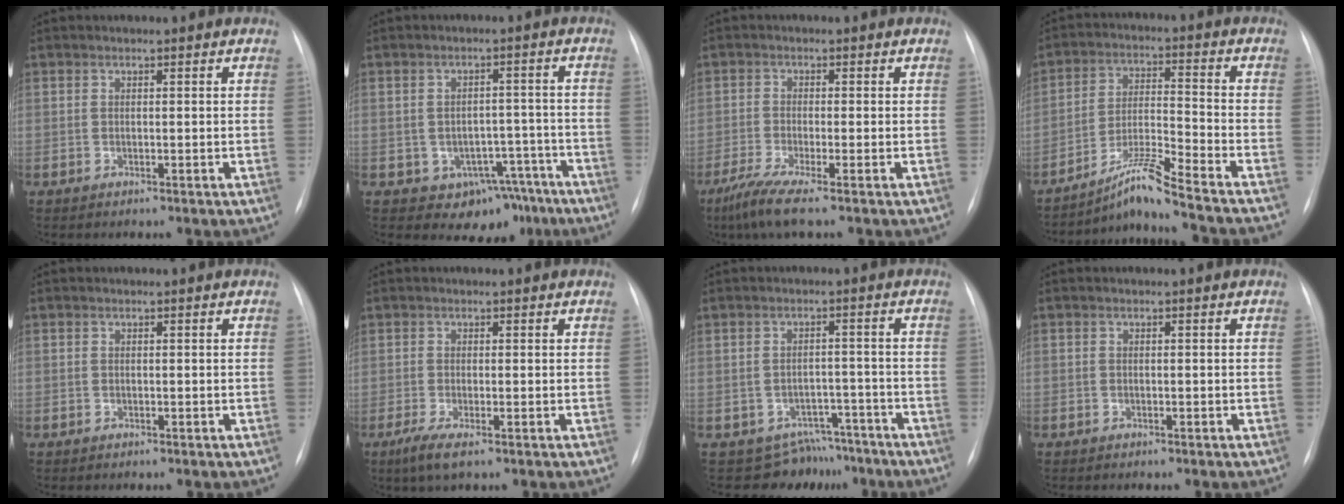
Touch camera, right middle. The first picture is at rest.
{"total": 7.7, "force": [-4.8, 5.6, 2.4], "torque": [-0.011, 0.031, -0.055]}
{"total": 5.2, "force": [-3.4, -0.4, 3.9], "torque": [-0.082, -0.020, -0.068]}
{"total": 11.6, "force": [-10.2, -1.8, 5.1], "torque": [-0.084, -0.004, -0.174]}
{"total": 0.5, "force": [-0.4, 0.4, 0.0], "torque": [-0.006, 0.002, -0.006]}
{"total": 3.4, "force": [-1.9, 0.4, 2.8], "torque": [-0.063, -0.012, -0.036]}
{"total": 6.7, "force": [-5.8, 3.3, -1.0], "torque": [0.031, 0.033, -0.079]}
{"total": 1.1, "force": [-0.7, 0.8, 0.1], "torque": [-0.008, 0.002, -0.011]}